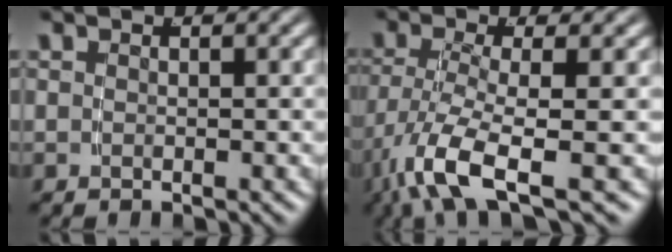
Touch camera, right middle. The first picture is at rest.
{"total": 6.3, "force": [-3.2, 2.1, 5.0], "torque": [-0.111, -0.036, -0.033]}